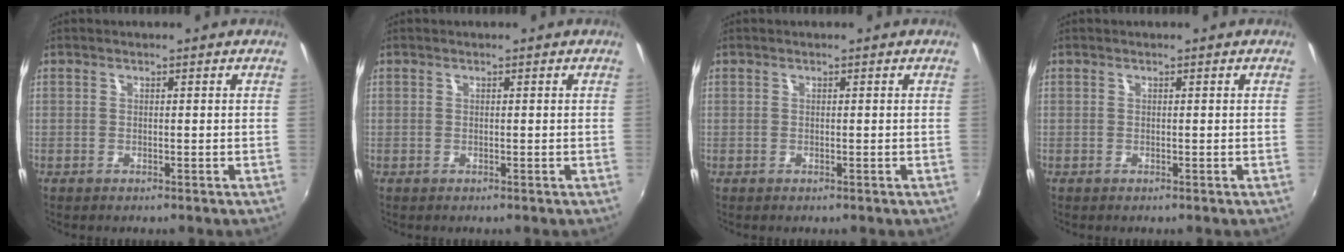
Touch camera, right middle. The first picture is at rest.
{"total": 0.0}
{"total": 0.0}
{"total": 0.0}